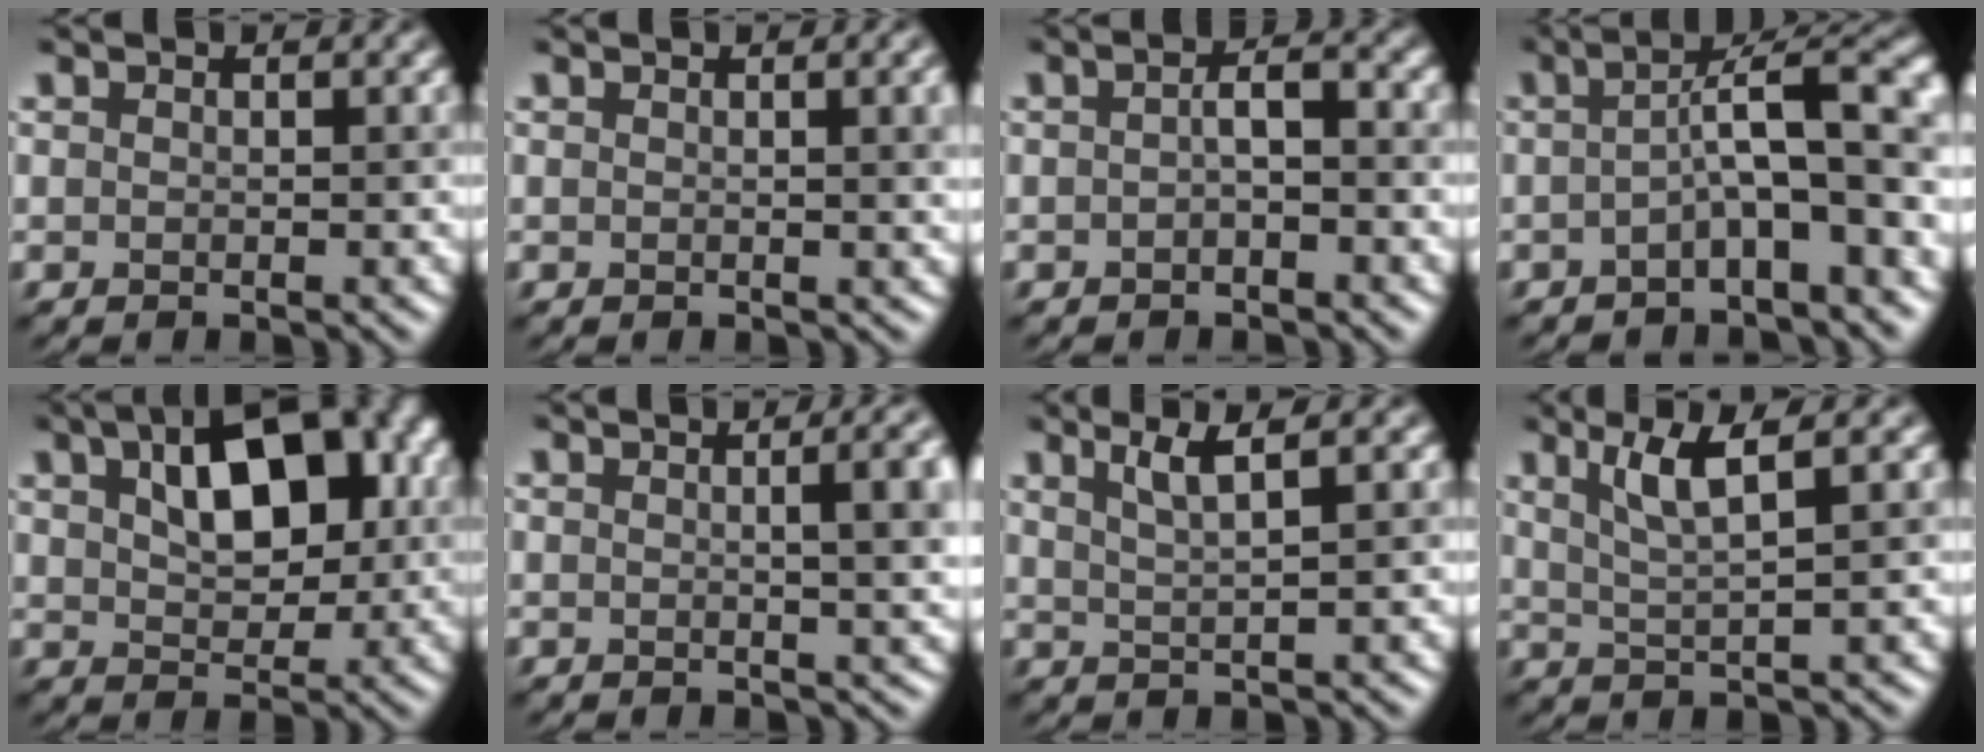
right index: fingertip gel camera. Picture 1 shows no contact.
{"total": 3.3, "force": [0.7, 1.2, 3.0], "torque": [-0.019, 0.010, 0.005]}
{"total": 1.9, "force": [-0.4, 0.5, 1.8], "torque": [-0.032, 0.005, -0.011]}
{"total": 7.4, "force": [-0.9, 1.8, 7.2], "torque": [-0.086, 0.022, -0.027]}
{"total": 9.6, "force": [3.1, 5.3, 7.4], "torque": [-0.104, 0.023, 0.044]}
{"total": 6.1, "force": [0.9, 2.2, 5.6], "torque": [-0.028, 0.019, 0.006]}
{"total": 3.1, "force": [1.8, 0.5, 2.4], "torque": [-0.032, 0.006, 0.033]}
{"total": 4.2, "force": [2.1, 0.6, 3.6], "torque": [-0.064, 0.003, 0.041]}